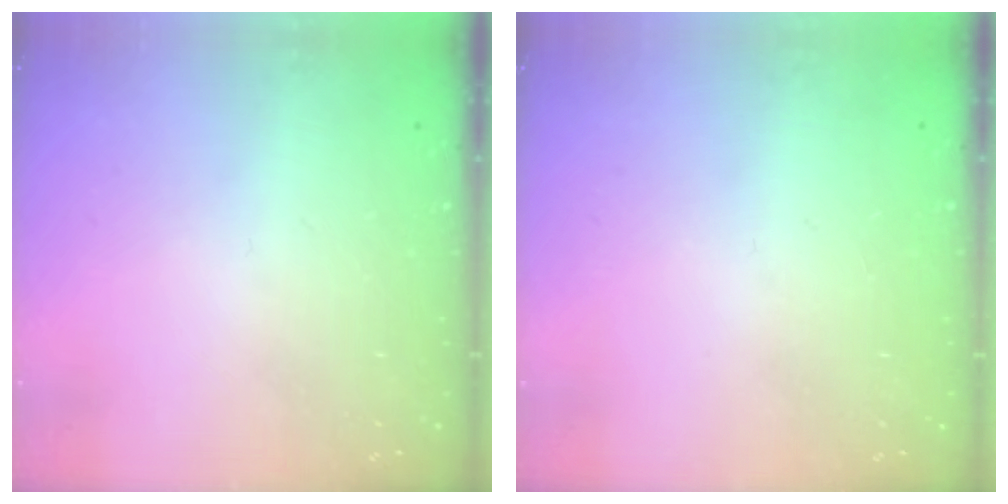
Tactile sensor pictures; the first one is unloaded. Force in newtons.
{"total": 0.0}